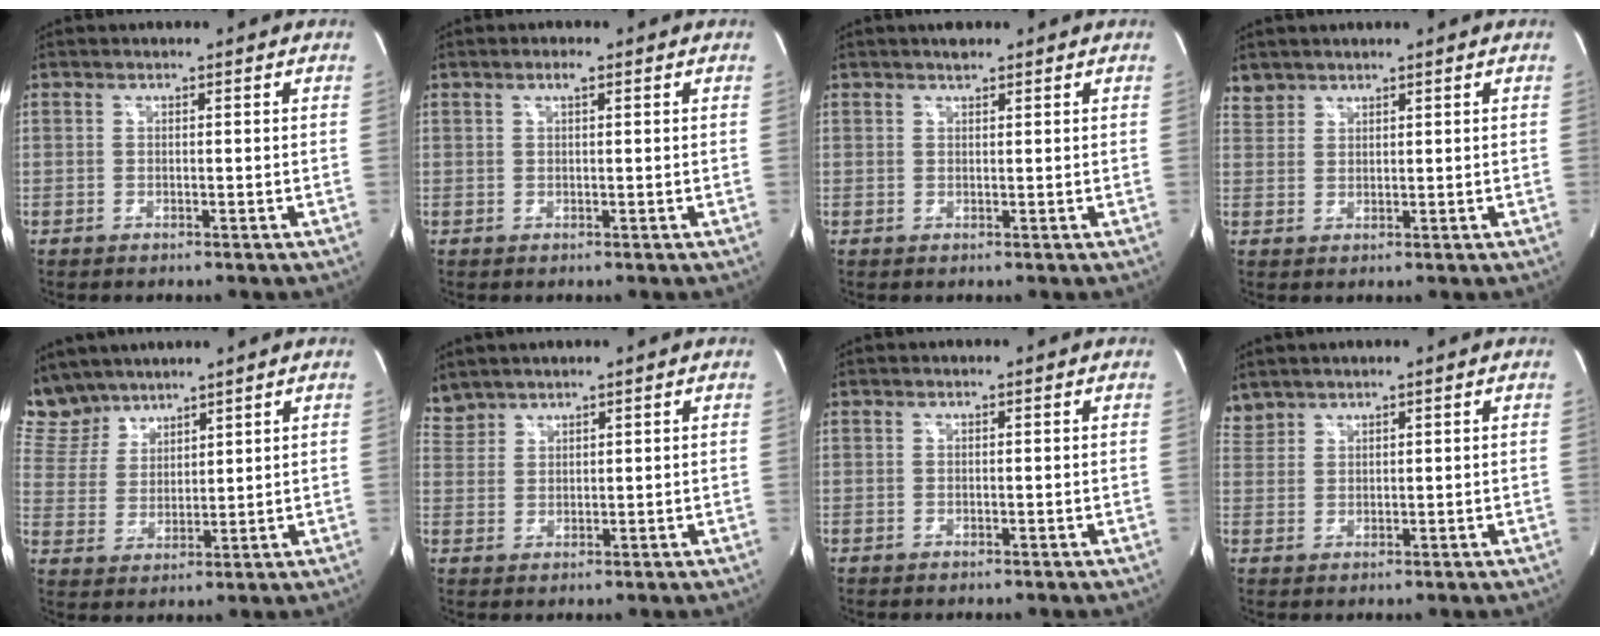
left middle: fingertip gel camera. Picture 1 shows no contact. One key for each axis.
{"total": 1.4, "fx": 0.7, "fy": 0.2, "fz": 1.1, "tx": -0.024, "ty": 0.002, "tz": 0.011}
{"total": 1.5, "fx": 1.3, "fy": 0.4, "fz": 0.6, "tx": -0.017, "ty": 0.004, "tz": 0.022}
{"total": 2.5, "fx": 2.2, "fy": 1.2, "fz": -0.3, "tx": 0.008, "ty": 0.010, "tz": 0.043}
{"total": 7.6, "fx": 7.0, "fy": 2.9, "fz": 0.5, "tx": -0.022, "ty": 0.011, "tz": 0.156}
{"total": 3.3, "fx": 3.2, "fy": 0.8, "fz": -0.2, "tx": -0.003, "ty": 0.016, "tz": 0.071}
{"total": 0.0}
{"total": 2.6, "fx": 2.5, "fy": 0.7, "fz": -0.2, "tx": -0.001, "ty": 0.014, "tz": 0.055}